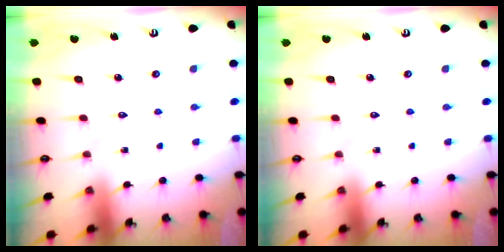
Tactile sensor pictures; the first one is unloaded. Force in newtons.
{"total": 0.0}